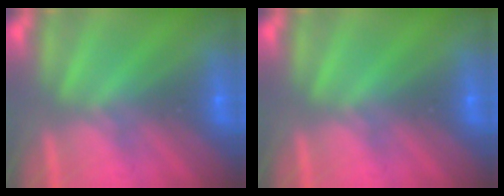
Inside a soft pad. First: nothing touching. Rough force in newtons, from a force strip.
{"total": 0.0}